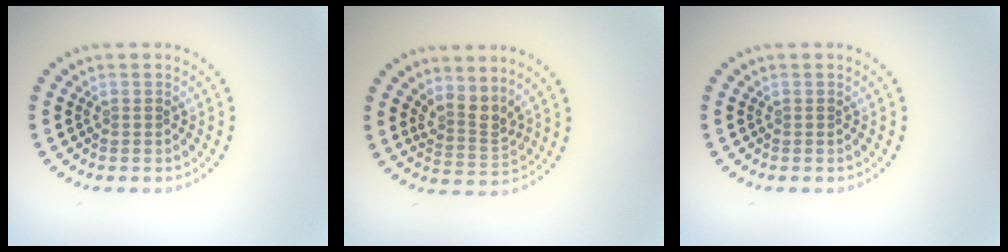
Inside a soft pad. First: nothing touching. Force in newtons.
{"total": 2.6, "press": 1.8, "slide": 1.9}
{"total": 0.0}